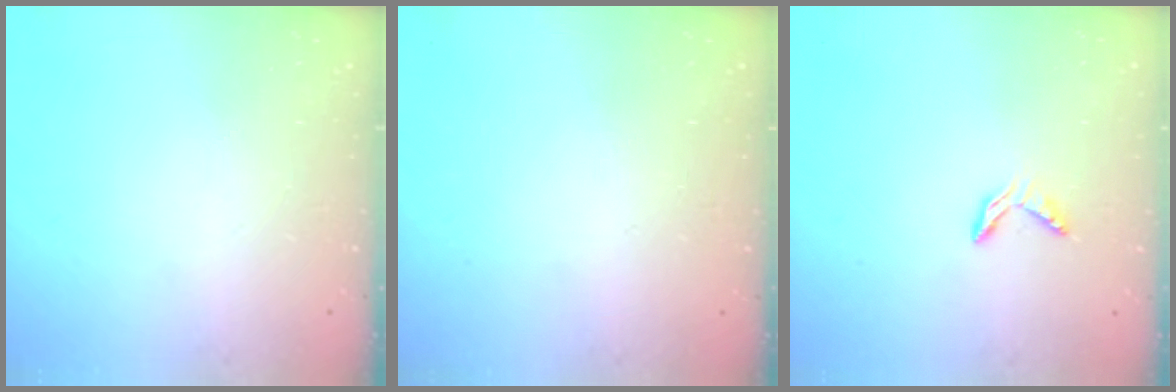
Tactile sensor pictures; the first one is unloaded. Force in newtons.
{"total": 0.0}
{"total": 4.2, "press": 4.2, "slide": 0.3}